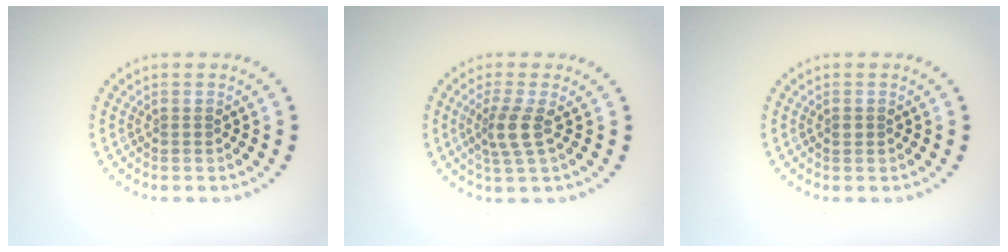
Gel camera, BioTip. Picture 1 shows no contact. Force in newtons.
{"total": 2.7, "press": 2.1, "slide": 1.7}
{"total": 0.9, "press": 0.9, "slide": 0.1}